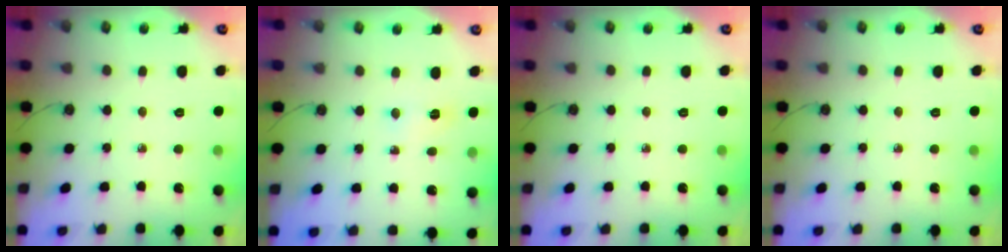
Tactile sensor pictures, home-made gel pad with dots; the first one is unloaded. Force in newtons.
{"total": 3.0, "press": 2.8, "slide": 1.1}
{"total": 0.0}
{"total": 0.0}